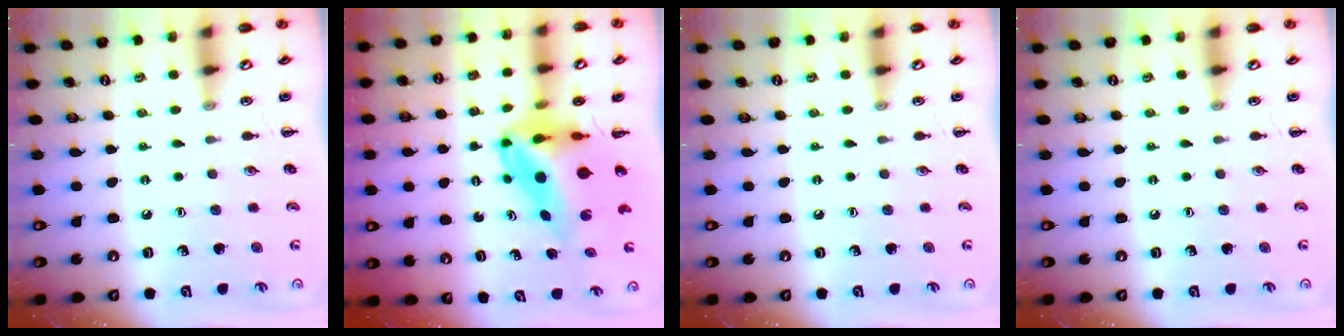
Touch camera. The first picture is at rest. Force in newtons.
{"total": 8.9, "press": 8.5, "slide": 2.6}
{"total": 0.0}
{"total": 0.0}